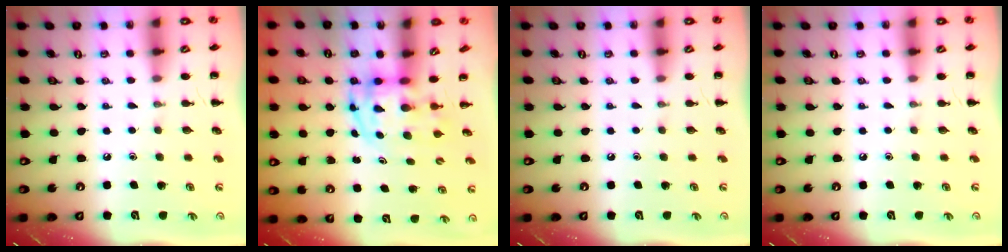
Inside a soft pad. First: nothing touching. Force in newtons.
{"total": 3.8, "press": 3.7, "slide": 0.7}
{"total": 0.0}
{"total": 0.0}